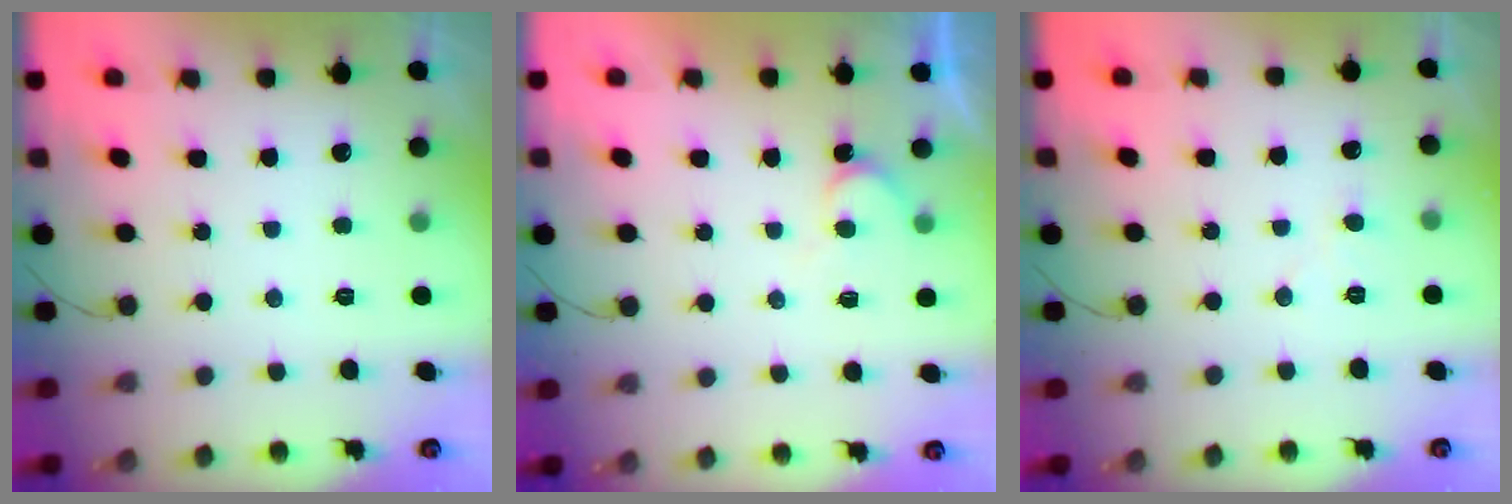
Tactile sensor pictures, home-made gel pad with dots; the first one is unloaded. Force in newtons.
{"total": 5.8, "press": 5.8, "slide": 0.3}
{"total": 5.0, "press": 5.0, "slide": 0.4}